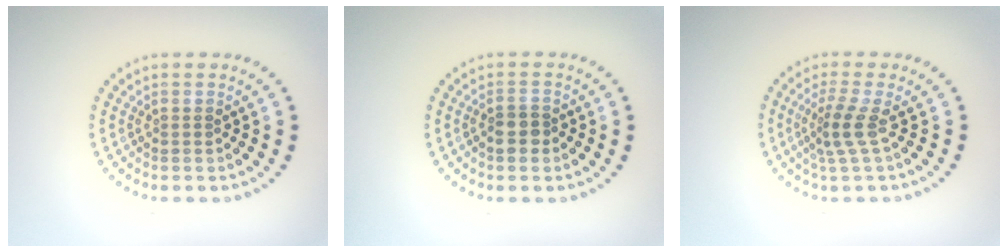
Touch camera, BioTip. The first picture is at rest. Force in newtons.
{"total": 1.9, "press": 1.7, "slide": 0.8}
{"total": 2.5, "press": 1.8, "slide": 1.7}